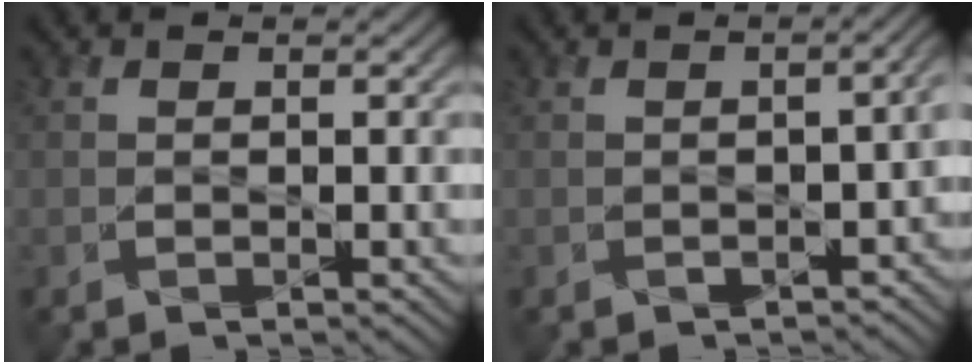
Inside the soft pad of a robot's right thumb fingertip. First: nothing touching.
{"total": 3.4, "force": [-1.2, 1.4, 2.8], "torque": [-0.032, -0.007, -0.009]}